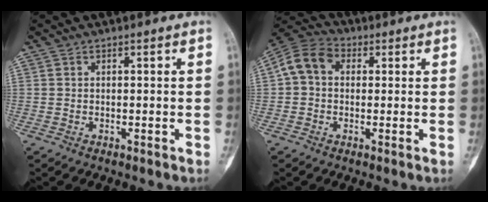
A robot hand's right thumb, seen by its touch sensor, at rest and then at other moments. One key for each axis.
{"total": 8.3, "fx": 1.3, "fy": 6.3, "fz": 5.3, "tx": -0.093, "ty": 0.028, "tz": 0.014}